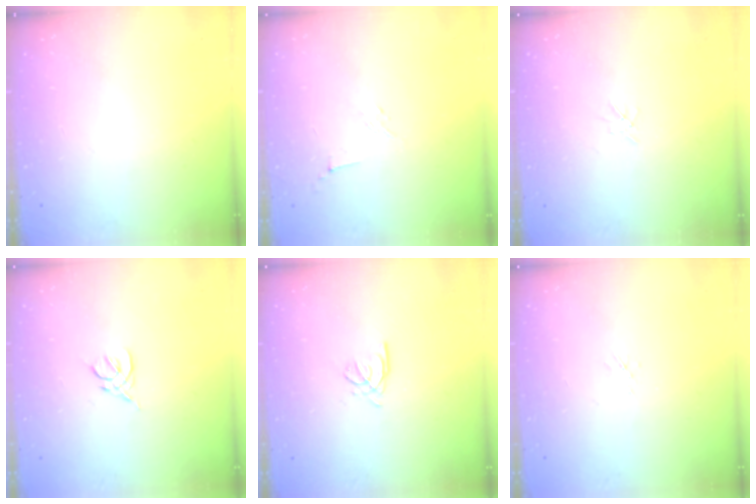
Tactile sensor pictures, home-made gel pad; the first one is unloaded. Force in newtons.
{"total": 2.9, "press": 2.8, "slide": 0.8}
{"total": 0.0}
{"total": 2.2, "press": 2.1, "slide": 0.6}
{"total": 2.4, "press": 2.4, "slide": 0.1}
{"total": 1.5, "press": 1.5, "slide": 0.2}